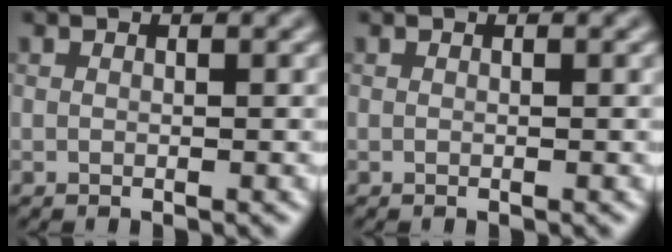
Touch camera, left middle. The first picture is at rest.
{"total": 0.0}